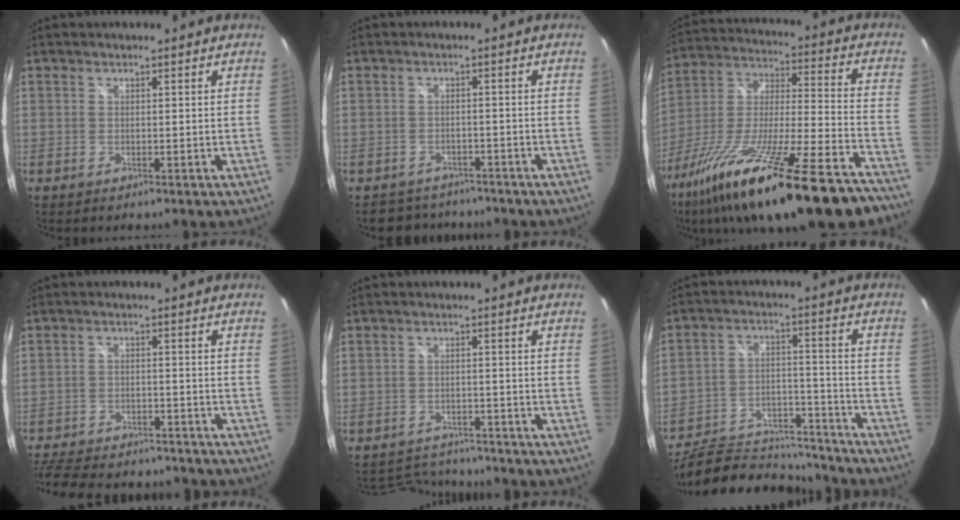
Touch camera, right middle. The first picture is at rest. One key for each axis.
{"total": 4.8, "fx": -4.3, "fy": 2.2, "fz": 0.2, "tx": -0.011, "ty": 0.012, "tz": -0.067}
{"total": 31.7, "fx": -22.1, "fy": 4.4, "fz": 22.2, "tx": -0.386, "ty": -0.078, "tz": -0.355}
{"total": 19.0, "fx": -15.9, "fy": 6.6, "fz": 8.0, "tx": -0.184, "ty": -0.011, "tz": -0.227}
{"total": 6.6, "fx": -6.4, "fy": 1.6, "fz": 0.7, "tx": -0.027, "ty": 0.010, "tz": -0.098}
{"total": 22.1, "fx": -18.9, "fy": 7.7, "fz": 8.6, "tx": -0.171, "ty": 0.007, "tz": -0.270}